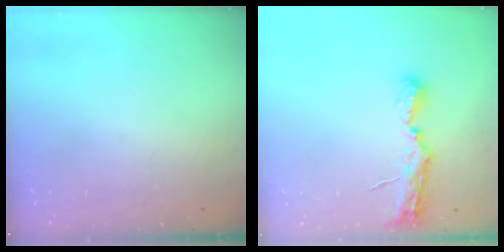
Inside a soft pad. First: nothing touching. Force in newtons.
{"total": 8.0, "press": 8.0, "slide": 0.7}